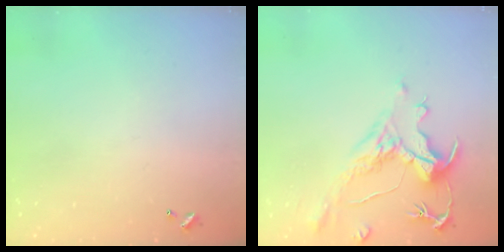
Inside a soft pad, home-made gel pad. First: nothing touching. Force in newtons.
{"total": 1.4, "press": 0.2, "slide": 1.4}